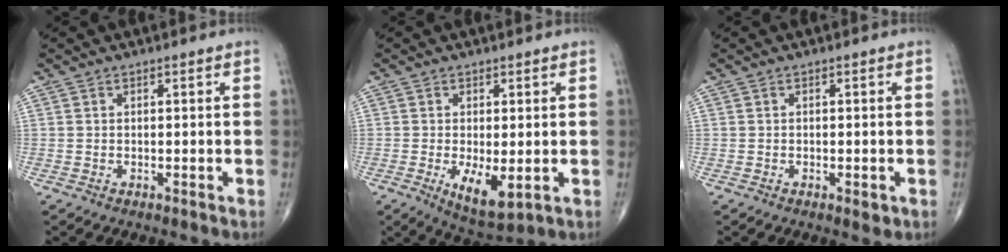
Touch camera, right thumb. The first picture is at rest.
{"total": 7.0, "force": [-1.4, 2.8, 6.3], "torque": [-0.103, -0.021, -0.013]}
{"total": 1.6, "force": [-0.6, 0.7, 1.3], "torque": [-0.016, -0.002, -0.006]}